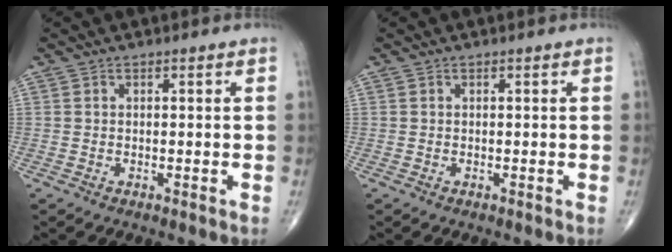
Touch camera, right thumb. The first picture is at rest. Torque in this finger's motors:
{"motor_torque": [0.01, 0.01, 0.02, 0.02, 0.00]}